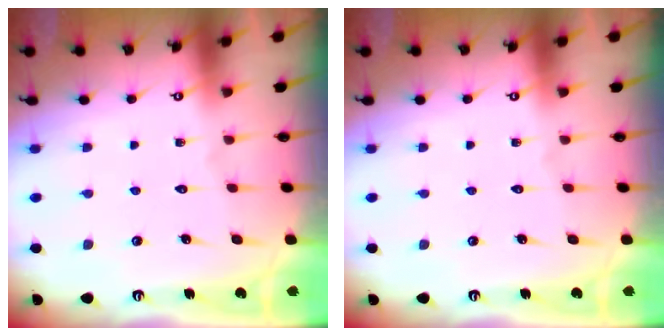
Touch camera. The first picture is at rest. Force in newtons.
{"total": 0.0}